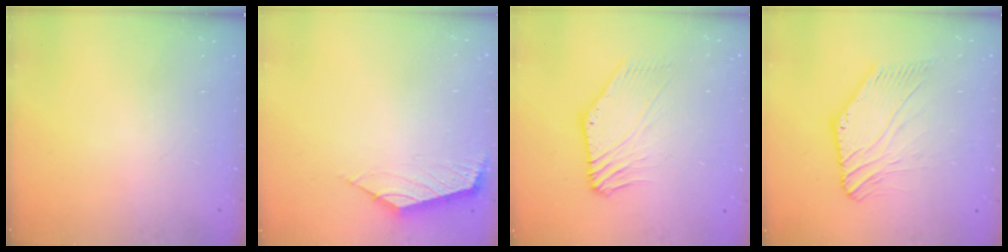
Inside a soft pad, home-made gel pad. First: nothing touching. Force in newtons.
{"total": 2.6, "press": 2.5, "slide": 0.6}
{"total": 1.7, "press": 1.7, "slide": 0.5}
{"total": 5.7, "press": 5.7, "slide": 0.6}